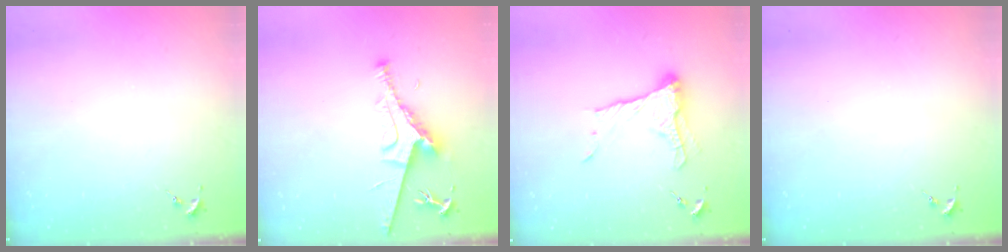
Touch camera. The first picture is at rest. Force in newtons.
{"total": 8.6, "press": 8.5, "slide": 1.1}
{"total": 13.6, "press": 13.6, "slide": 1.1}
{"total": 0.0}